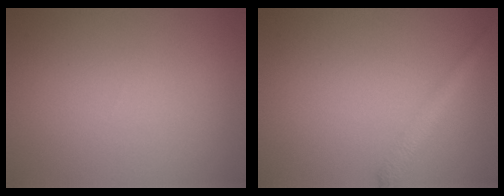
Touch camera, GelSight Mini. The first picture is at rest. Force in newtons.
{"total": 1.9, "press": 1.9, "slide": 0.1}